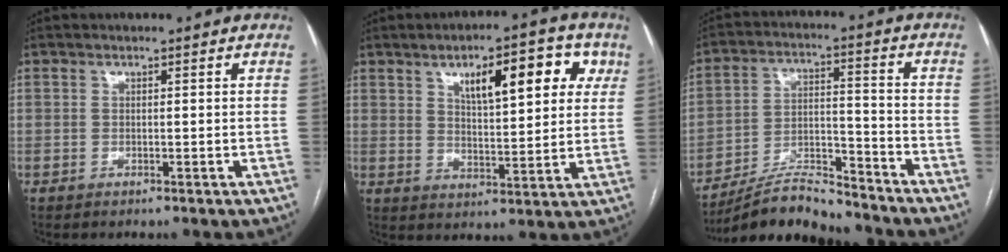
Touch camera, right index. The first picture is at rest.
{"total": 12.5, "force": [5.6, 4.4, 10.3], "torque": [-0.137, 0.020, 0.083]}
{"total": 11.4, "force": [-10.7, 1.3, 3.6], "torque": [-0.055, 0.010, -0.191]}